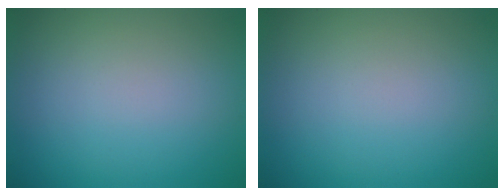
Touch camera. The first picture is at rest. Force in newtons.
{"total": 0.0}